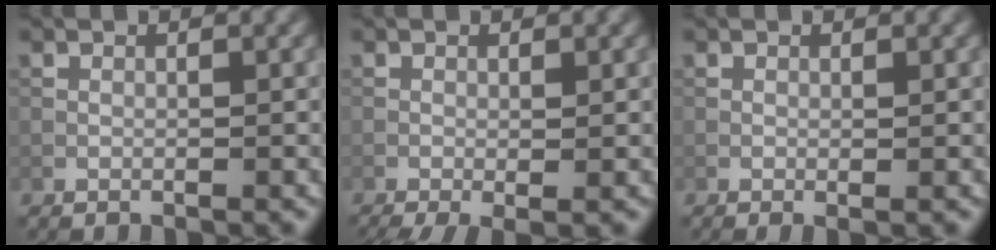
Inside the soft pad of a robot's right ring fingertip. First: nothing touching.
{"total": 2.2, "force": [-1.0, 0.5, 1.9], "torque": [-0.037, -0.007, -0.019]}
{"total": 0.0}